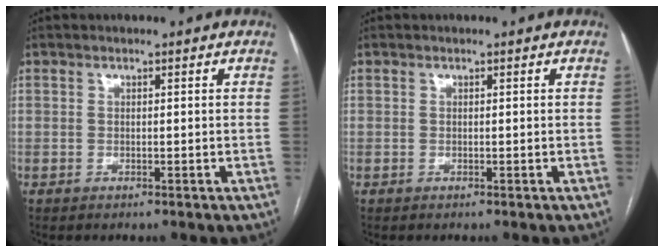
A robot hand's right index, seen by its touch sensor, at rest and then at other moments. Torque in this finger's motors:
{"motor_torque": [0.00, 0.00, 0.00, 0.00]}